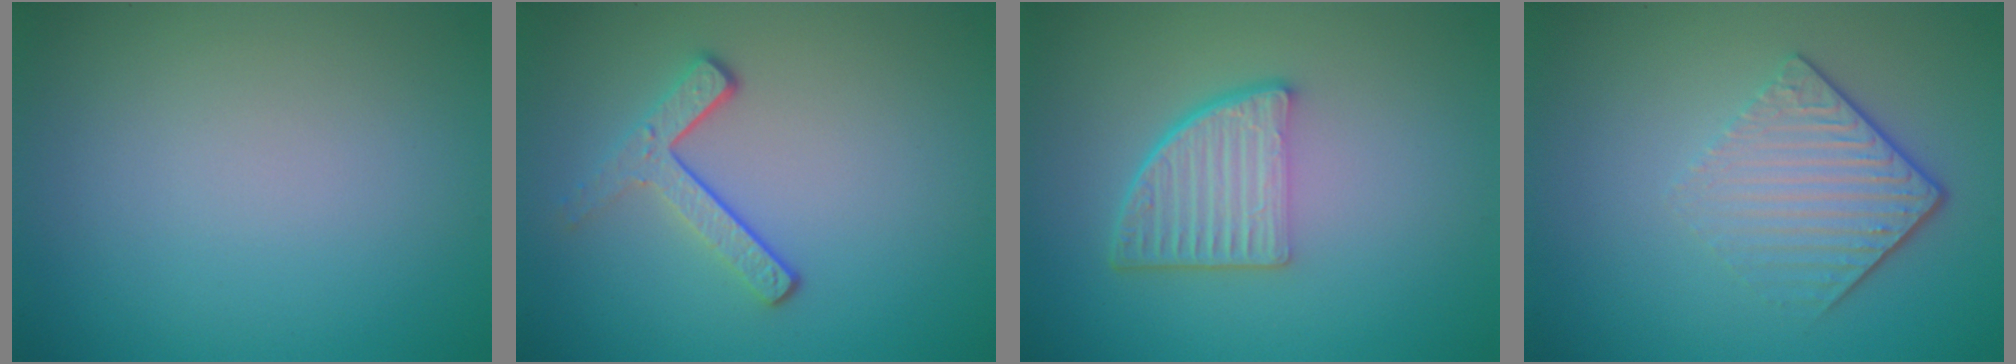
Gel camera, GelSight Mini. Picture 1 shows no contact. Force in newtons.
{"total": 3.0, "press": 2.2, "slide": 2.0}
{"total": 4.8, "press": 3.4, "slide": 3.4}
{"total": 4.5, "press": 2.9, "slide": 3.3}